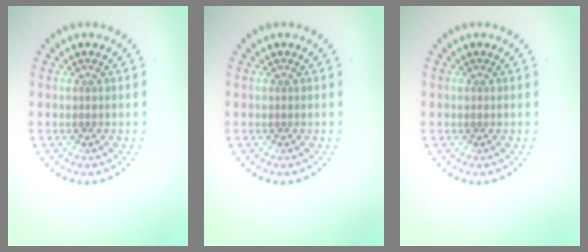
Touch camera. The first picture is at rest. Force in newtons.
{"total": 0.0}
{"total": 0.0}